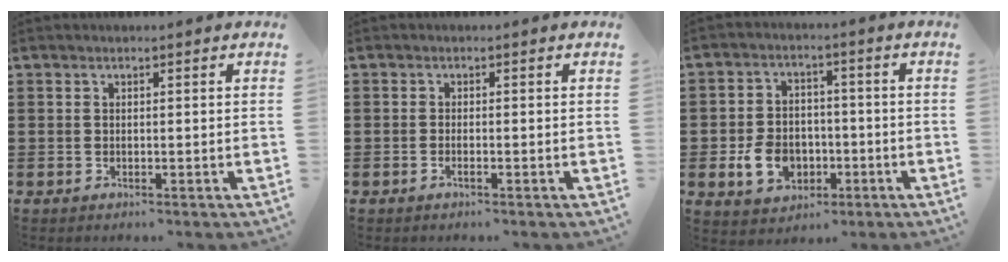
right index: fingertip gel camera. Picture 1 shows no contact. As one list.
[{"total": 0.7, "force": [-0.4, 0.1, 0.6], "torque": [-0.011, -0.005, -0.006]}, {"total": 7.5, "force": [-2.3, 5.6, 4.5], "torque": [-0.093, 0.007, -0.042]}]